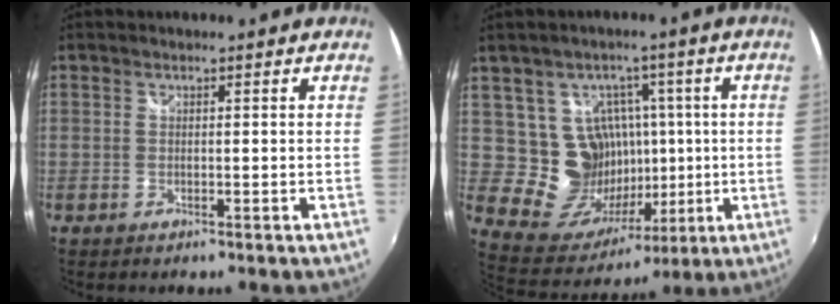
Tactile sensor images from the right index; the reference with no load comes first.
{"total": 13.4, "force": [1.8, 12.5, 4.6], "torque": [-0.102, 0.017, 0.053]}